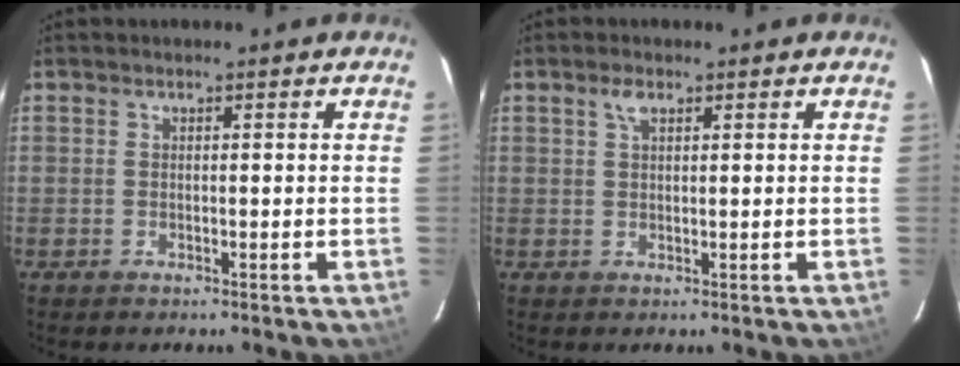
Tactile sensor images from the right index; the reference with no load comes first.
{"total": 1.8, "force": [1.0, 0.8, 1.2], "torque": [-0.025, 0.005, 0.018]}